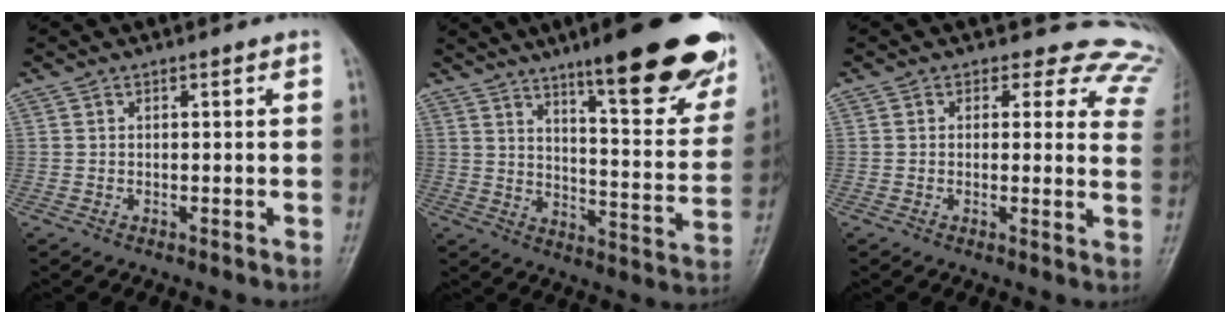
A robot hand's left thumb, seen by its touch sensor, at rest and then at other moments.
{"total": 25.0, "force": [16.3, 5.4, 18.2], "torque": [-0.211, -0.072, 0.225]}
{"total": 12.0, "force": [9.8, 6.4, 2.8], "torque": [0.024, -0.045, 0.068]}